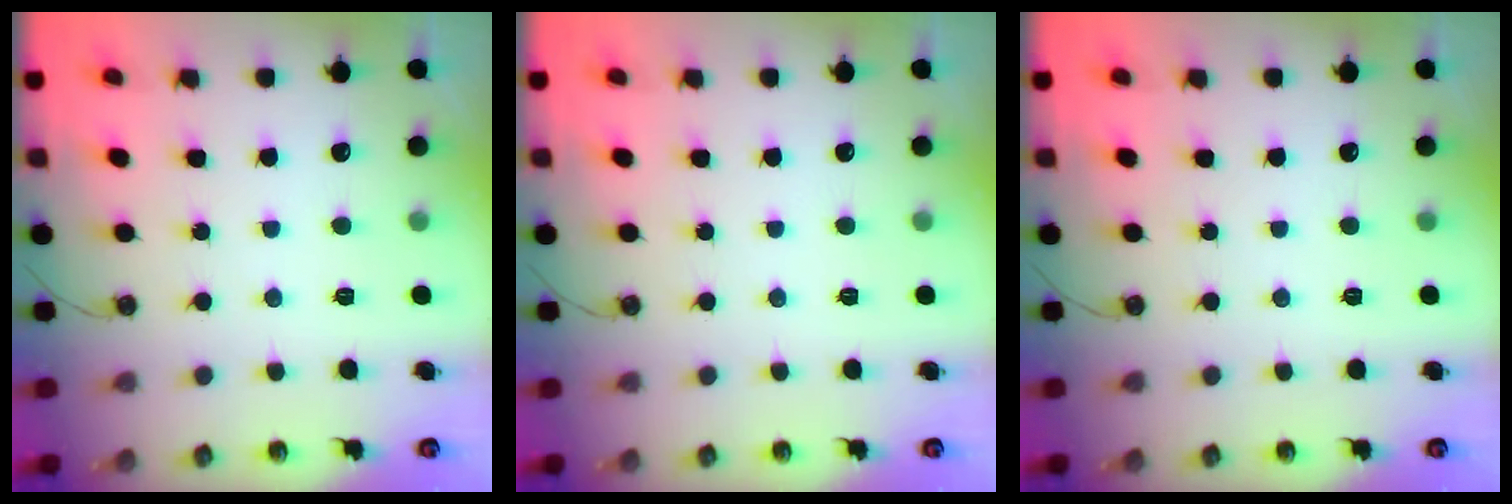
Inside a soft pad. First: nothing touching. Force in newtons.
{"total": 0.0}
{"total": 0.0}